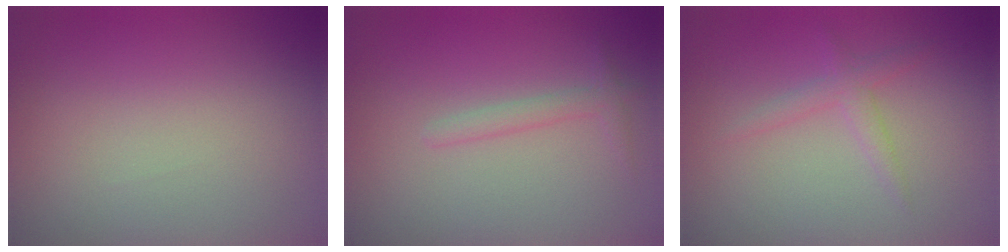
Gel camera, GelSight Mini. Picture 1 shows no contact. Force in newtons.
{"total": 1.4, "press": 1.4, "slide": 0.0}
{"total": 1.7, "press": 1.7, "slide": 0.0}